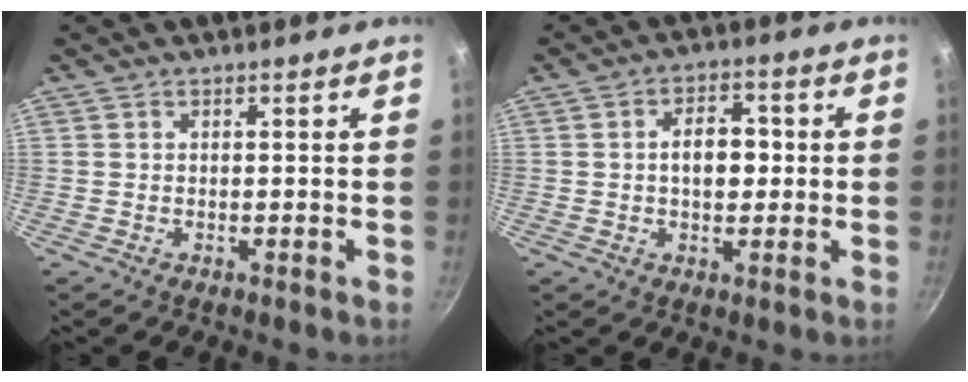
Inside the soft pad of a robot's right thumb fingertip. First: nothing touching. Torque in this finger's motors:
{"motor_torque": [-0.44, 0.88, 0.95, 0.25, 0.05]}